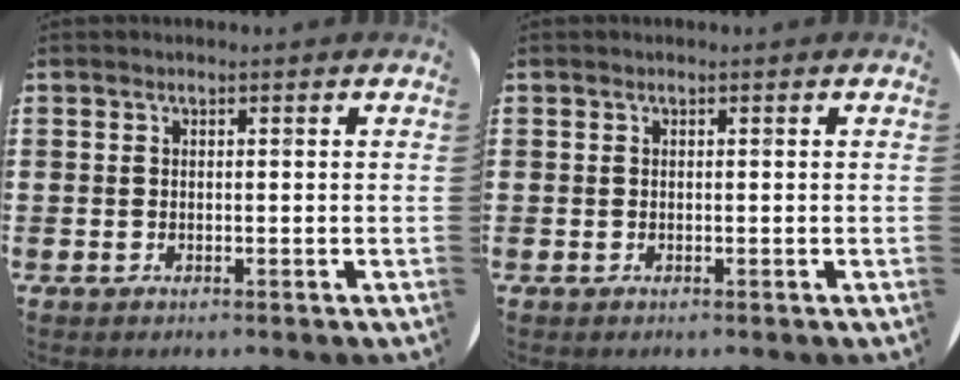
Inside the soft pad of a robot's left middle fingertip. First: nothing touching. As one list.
[{"total": 0.0}]